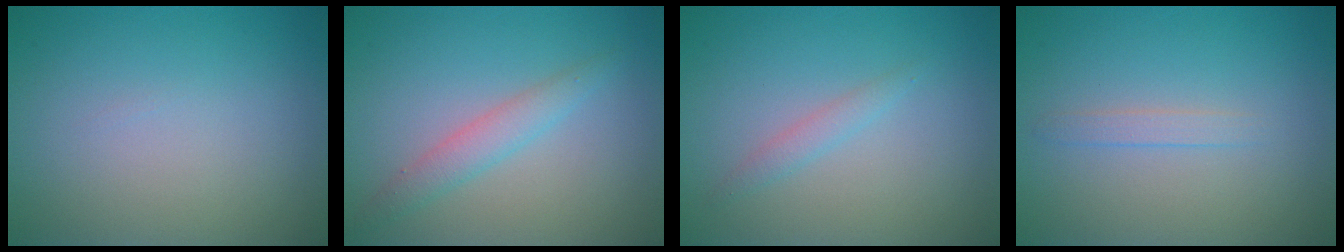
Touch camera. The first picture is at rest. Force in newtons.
{"total": 2.3, "press": 2.3, "slide": 0.0}
{"total": 1.2, "press": 1.2, "slide": 0.1}
{"total": 1.1, "press": 1.0, "slide": 0.1}